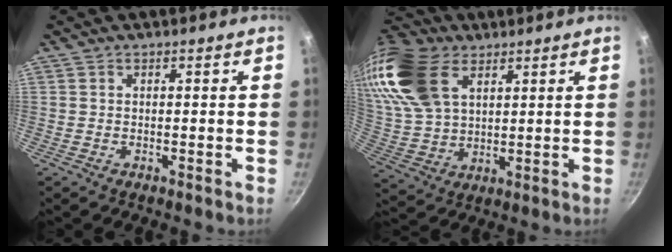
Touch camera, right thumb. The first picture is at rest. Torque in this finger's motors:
{"motor_torque": [1.10, 1.47, 0.50, -0.06, 0.24]}